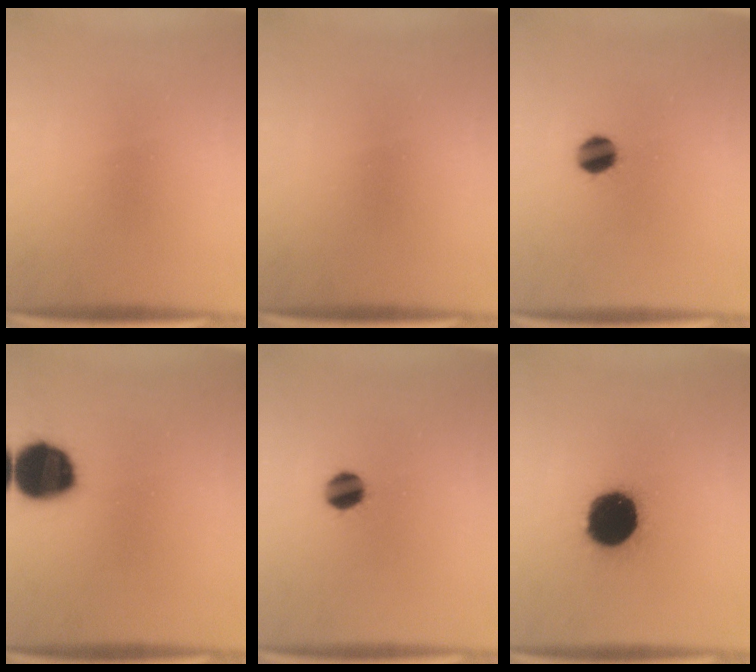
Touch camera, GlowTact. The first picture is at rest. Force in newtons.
{"total": 0.0}
{"total": 5.3}
{"total": 14.2}
{"total": 5.3}
{"total": 18.6}